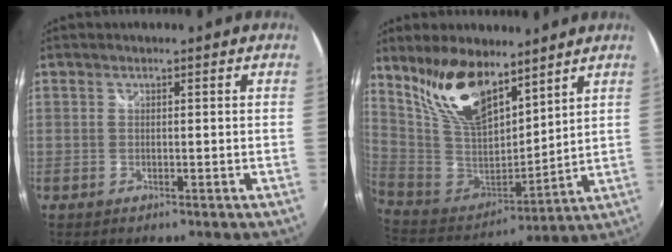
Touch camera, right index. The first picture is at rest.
{"total": 17.8, "force": [11.7, 7.9, 10.8], "torque": [-0.214, 0.007, 0.242]}